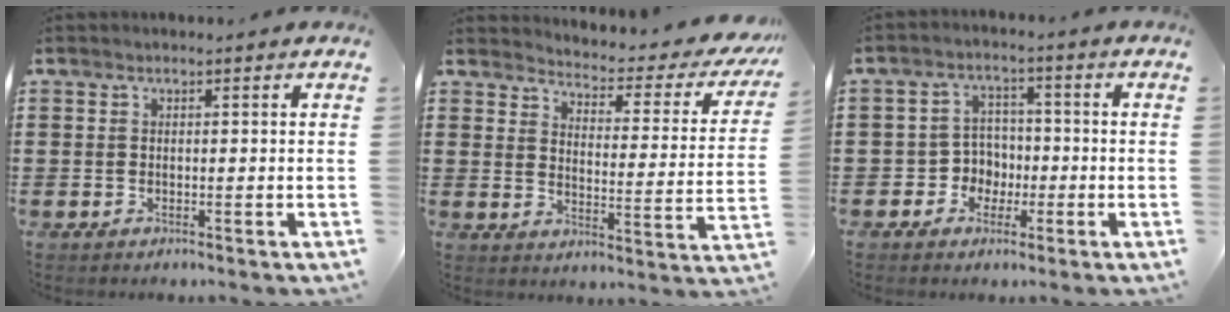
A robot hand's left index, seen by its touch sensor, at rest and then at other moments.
{"total": 3.0, "force": [2.7, 0.4, 1.1], "torque": [-0.034, -0.030, 0.036]}
{"total": 4.3, "force": [-1.5, 3.9, 1.2], "torque": [-0.036, 0.010, -0.032]}